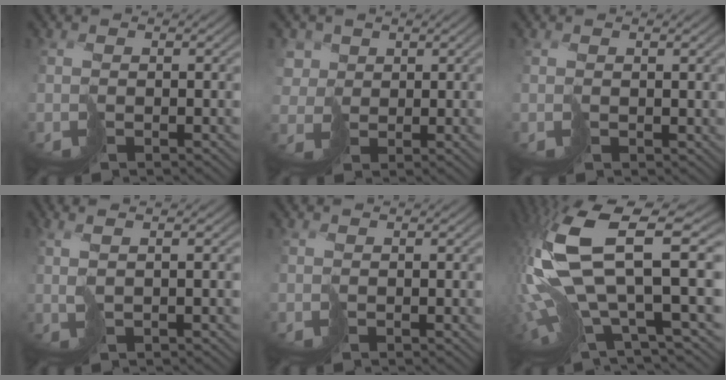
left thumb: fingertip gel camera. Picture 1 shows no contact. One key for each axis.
{"total": 4.2, "fx": 1.7, "fy": 3.6, "fz": 1.5, "tx": -0.054, "ty": 0.002, "tz": 0.026}
{"total": 0.7, "fx": 0.5, "fy": 0.4, "fz": 0.0, "tx": -0.002, "ty": -0.001, "tz": 0.010}
{"total": 3.6, "fx": 1.1, "fy": 0.8, "fz": 3.4, "tx": -0.057, "ty": 0.014, "tz": 0.003}
{"total": 0.0}
{"total": 16.3, "fx": 1.5, "fy": 5.7, "fz": 15.2, "tx": -0.361, "ty": -0.012, "tz": 0.051}